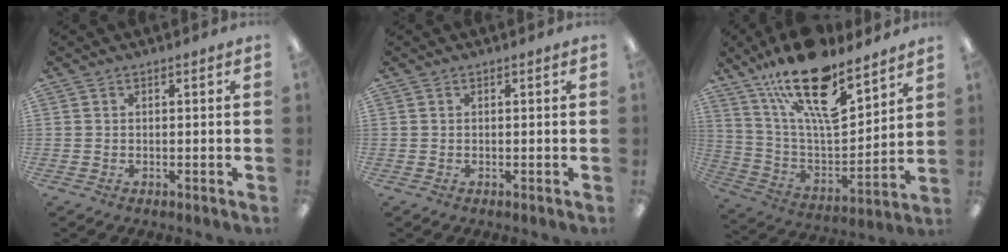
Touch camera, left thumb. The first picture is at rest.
{"total": 0.0}
{"total": 22.1, "force": [15.1, 8.0, 14.0], "torque": [-0.241, -0.092, 0.262]}